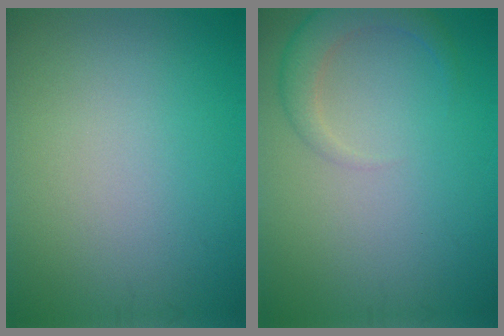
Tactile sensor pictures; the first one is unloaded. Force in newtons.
{"total": 2.8, "press": 2.8, "slide": 0.3}